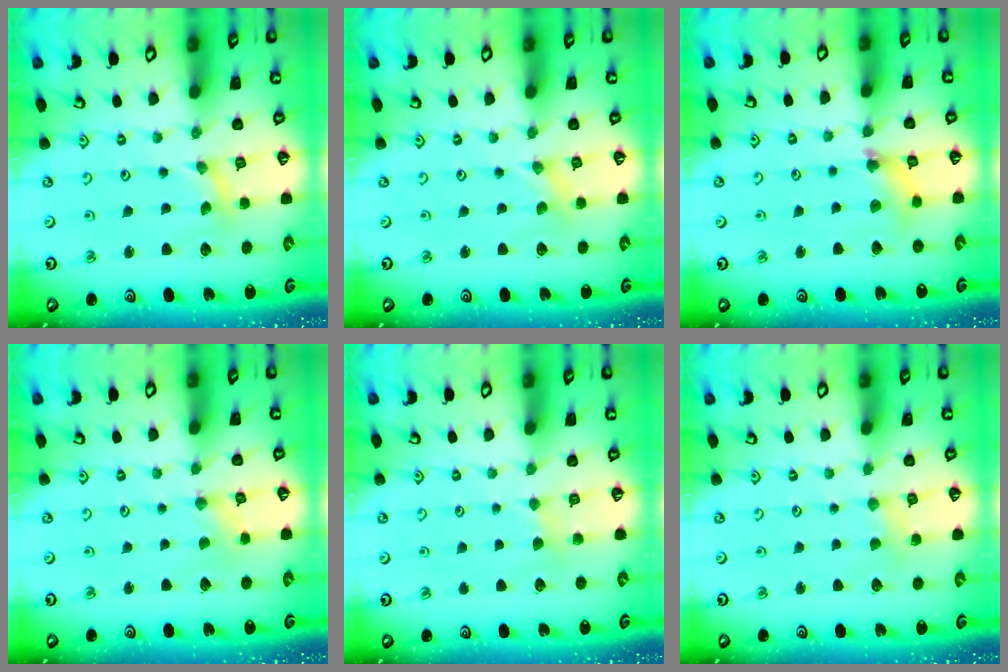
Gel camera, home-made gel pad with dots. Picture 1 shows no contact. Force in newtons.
{"total": 0.0}
{"total": 6.9, "press": 6.8, "slide": 0.8}
{"total": 0.9, "press": 0.9, "slide": 0.2}
{"total": 2.5, "press": 2.4, "slide": 0.4}
{"total": 2.9, "press": 2.9, "slide": 0.4}